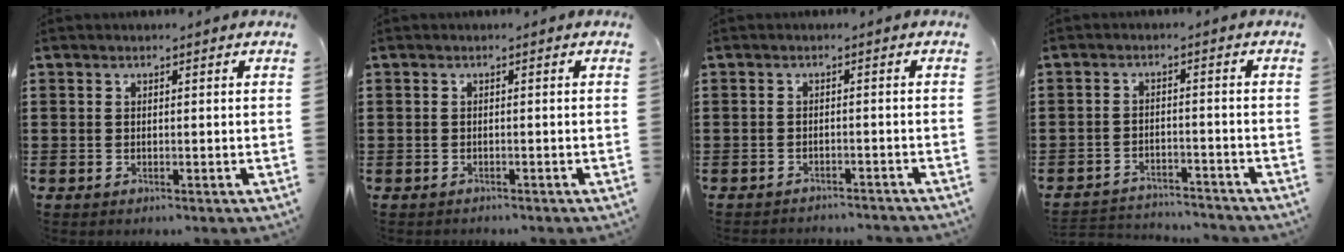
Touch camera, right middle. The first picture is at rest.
{"total": 0.7, "force": [-0.6, 0.3, -0.2], "torque": [0.002, 0.004, -0.014]}
{"total": 1.8, "force": [-1.8, 0.1, 0.0], "torque": [-0.005, 0.003, -0.037]}
{"total": 3.1, "force": [-3.1, 0.4, 0.1], "torque": [-0.008, 0.003, -0.068]}